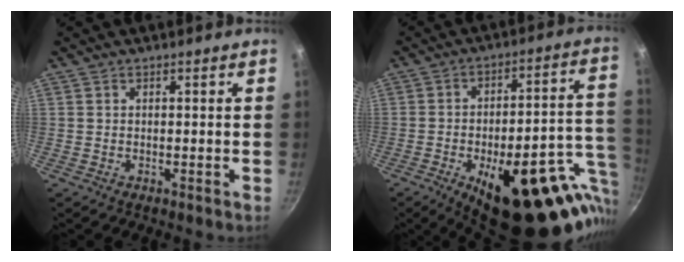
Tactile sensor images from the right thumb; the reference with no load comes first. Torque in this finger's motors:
{"motor_torque": [3.17, 1.84, 1.96, -0.81, 0.46]}